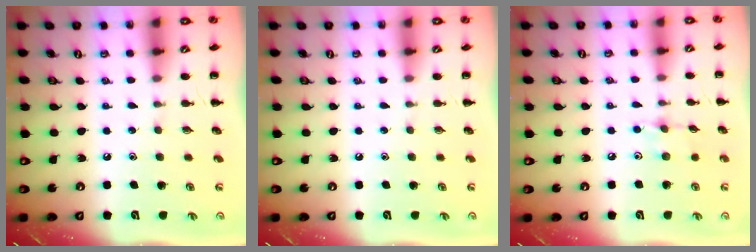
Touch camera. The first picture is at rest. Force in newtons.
{"total": 0.0}
{"total": 5.1, "press": 5.0, "slide": 1.0}